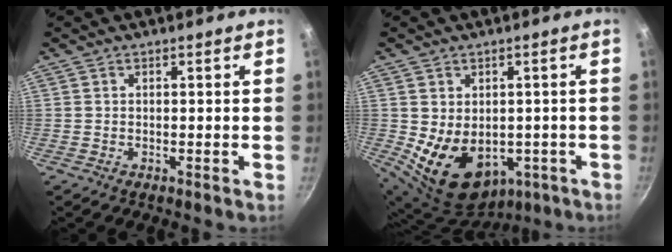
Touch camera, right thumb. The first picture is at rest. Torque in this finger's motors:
{"motor_torque": [-0.36, 1.04, 0.80, 0.72, 0.17]}